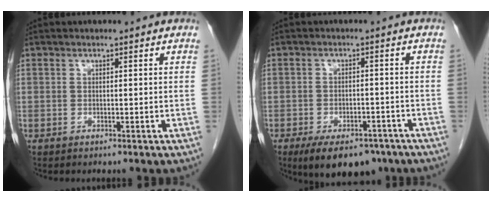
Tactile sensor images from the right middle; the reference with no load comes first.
{"total": 10.6, "force": [-7.6, 4.9, 5.5], "torque": [-0.080, -0.002, -0.114]}